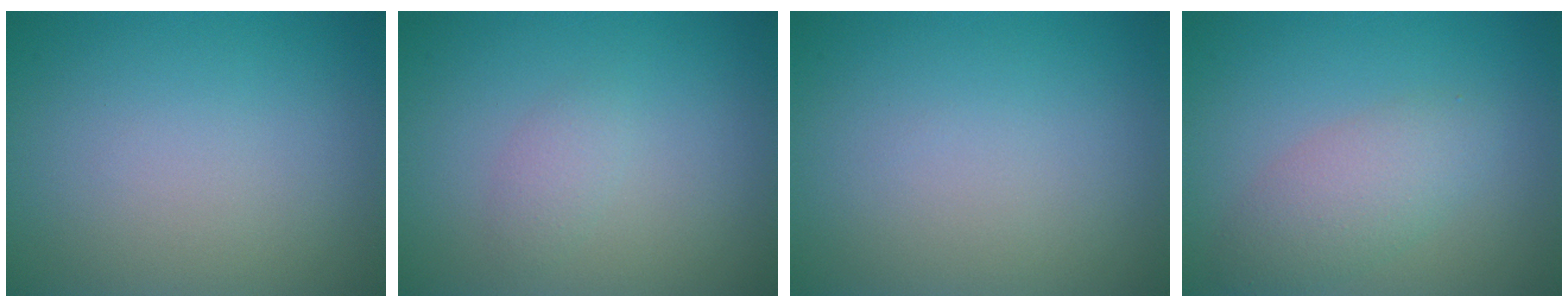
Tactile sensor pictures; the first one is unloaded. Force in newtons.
{"total": 1.2, "press": 1.2, "slide": 0.1}
{"total": 0.0}
{"total": 3.4, "press": 3.4, "slide": 0.1}